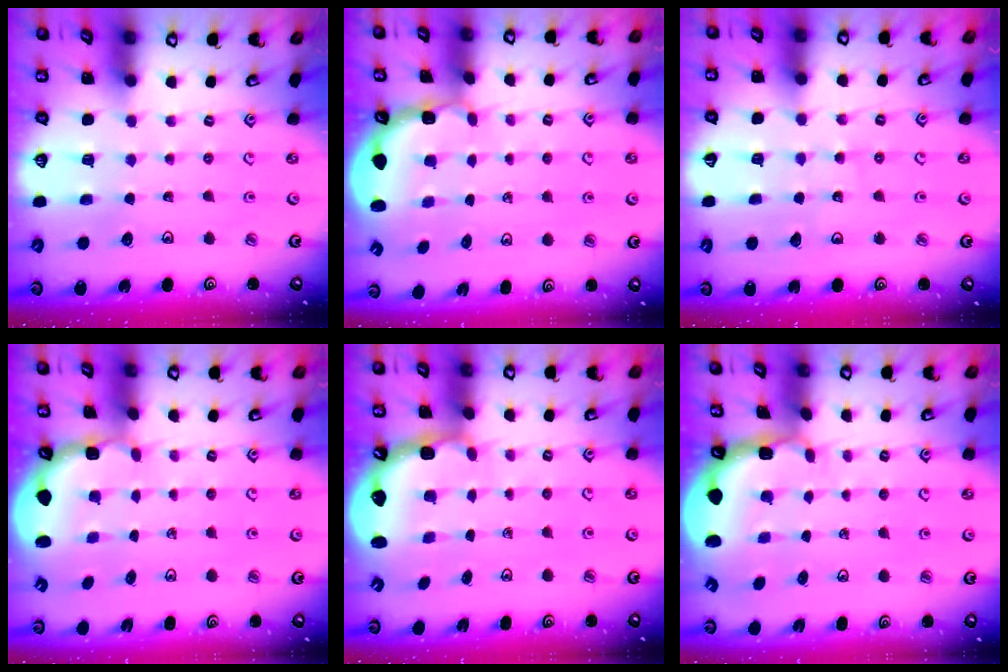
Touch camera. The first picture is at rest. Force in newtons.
{"total": 2.4, "press": 1.8, "slide": 1.6}
{"total": 6.2, "press": 6.2, "slide": 0.9}
{"total": 2.7, "press": 2.1, "slide": 1.7}
{"total": 2.8, "press": 2.0, "slide": 2.0}
{"total": 1.5, "press": 1.2, "slide": 0.7}